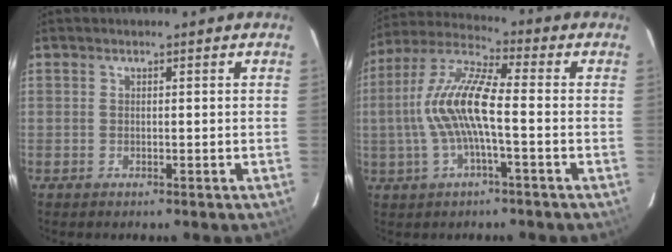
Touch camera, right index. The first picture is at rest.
{"total": 12.9, "force": [-1.3, 2.8, 12.5], "torque": [-0.253, 0.010, -0.028]}